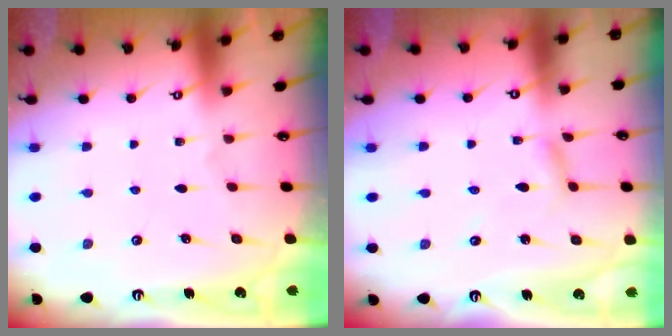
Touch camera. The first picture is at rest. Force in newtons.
{"total": 2.2, "press": 2.2, "slide": 0.3}